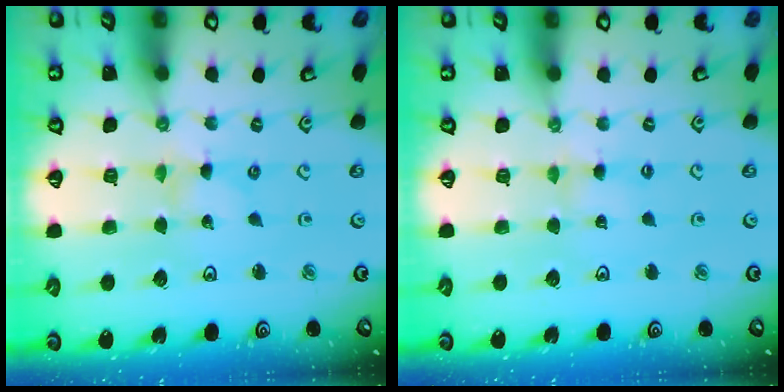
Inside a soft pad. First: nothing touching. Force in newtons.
{"total": 2.6, "press": 2.6, "slide": 0.3}